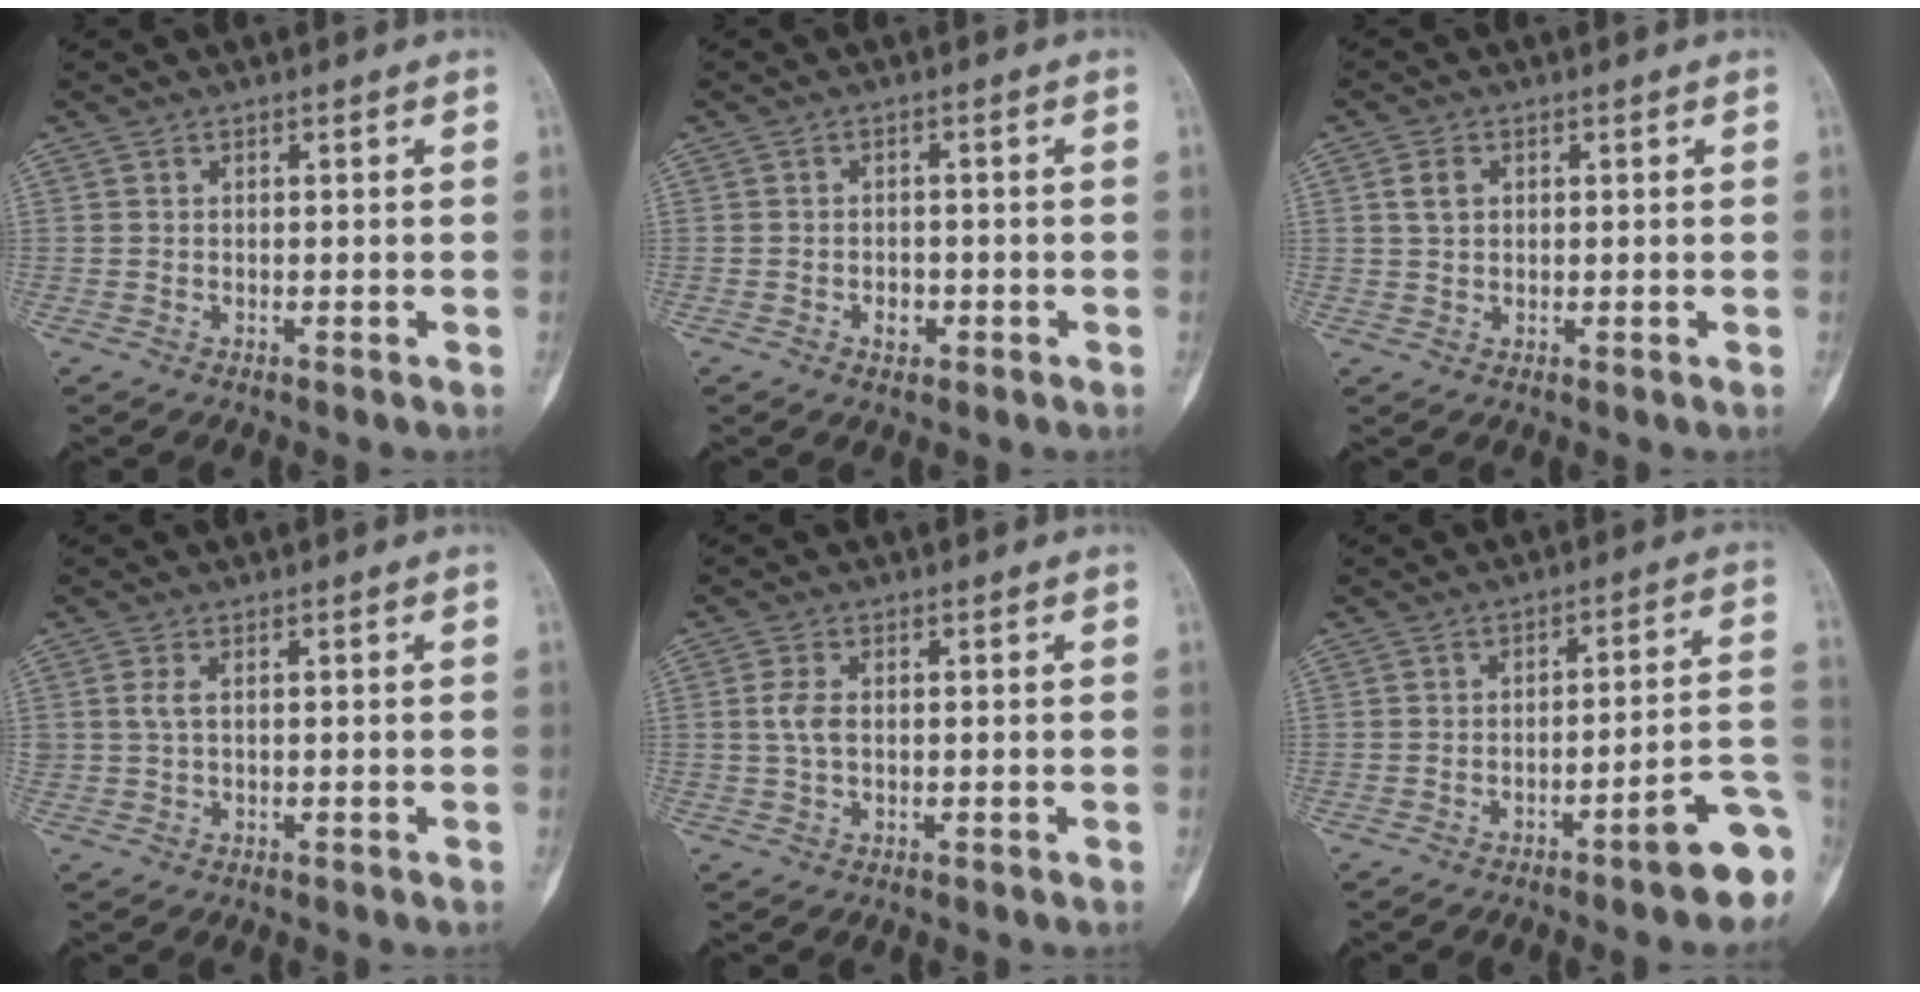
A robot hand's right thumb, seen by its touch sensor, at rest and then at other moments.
{"total": 2.4, "force": [-1.0, 1.7, 1.4], "torque": [-0.013, 0.007, -0.014]}
{"total": 2.9, "force": [0.8, 2.1, 1.8], "torque": [-0.031, 0.004, 0.017]}
{"total": 1.5, "force": [0.3, 0.7, 1.3], "torque": [-0.035, 0.005, 0.011]}
{"total": 3.0, "force": [0.2, 1.6, 2.5], "torque": [-0.058, 0.004, 0.002]}
{"total": 10.4, "force": [-5.0, 1.7, 8.9], "torque": [-0.097, 0.038, -0.065]}